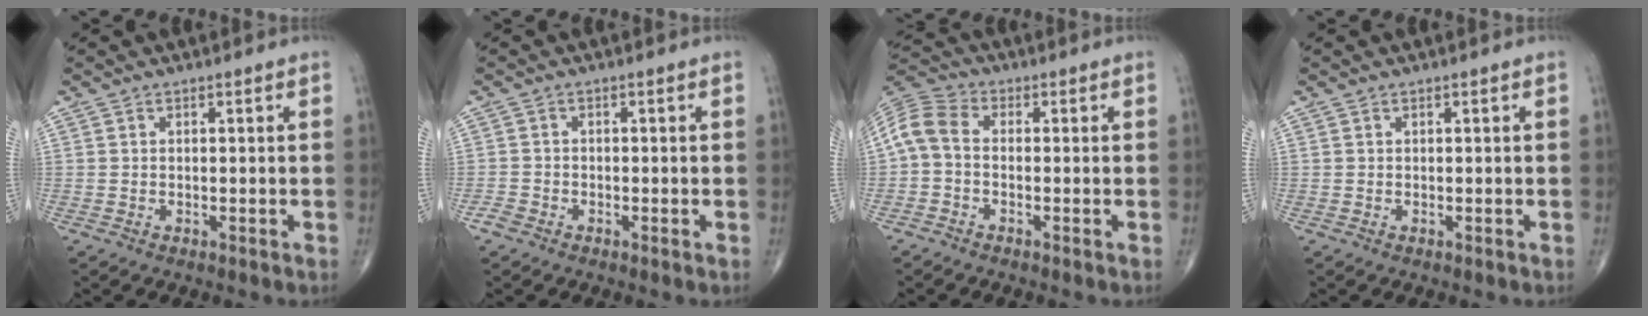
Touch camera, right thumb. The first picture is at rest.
{"total": 1.7, "force": [-1.2, 1.0, 0.5], "torque": [-0.010, 0.001, -0.027]}
{"total": 6.9, "force": [-0.8, 4.5, 5.1], "torque": [-0.103, 0.021, -0.034]}
{"total": 0.0}